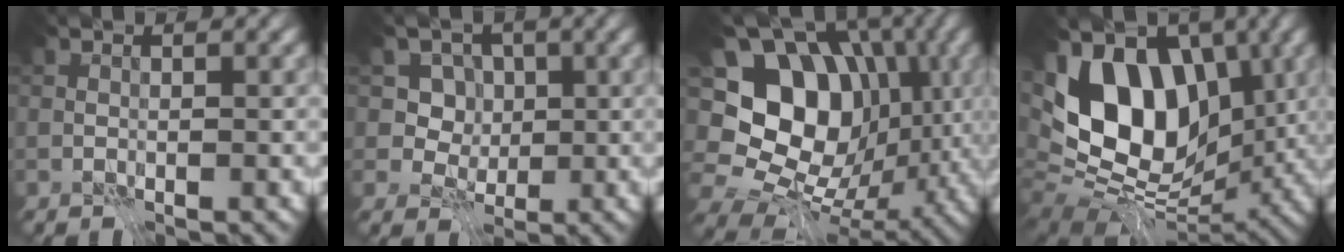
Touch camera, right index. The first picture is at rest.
{"total": 4.9, "force": [1.6, 4.2, 2.1], "torque": [-0.031, -0.010, 0.022]}
{"total": 14.9, "force": [0.6, 11.6, 9.3], "torque": [-0.150, 0.019, 0.006]}
{"total": 13.3, "force": [1.4, 8.2, 10.3], "torque": [-0.171, 0.000, 0.010]}